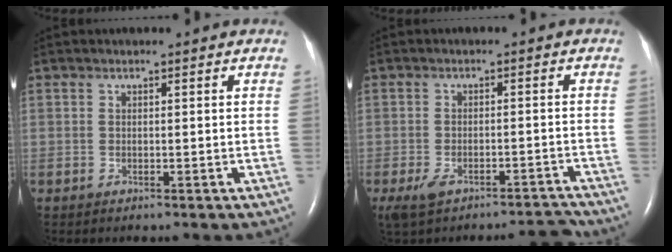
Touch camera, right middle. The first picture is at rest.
{"total": 6.2, "force": [-5.3, 1.6, 2.7], "torque": [-0.048, 0.005, -0.087]}